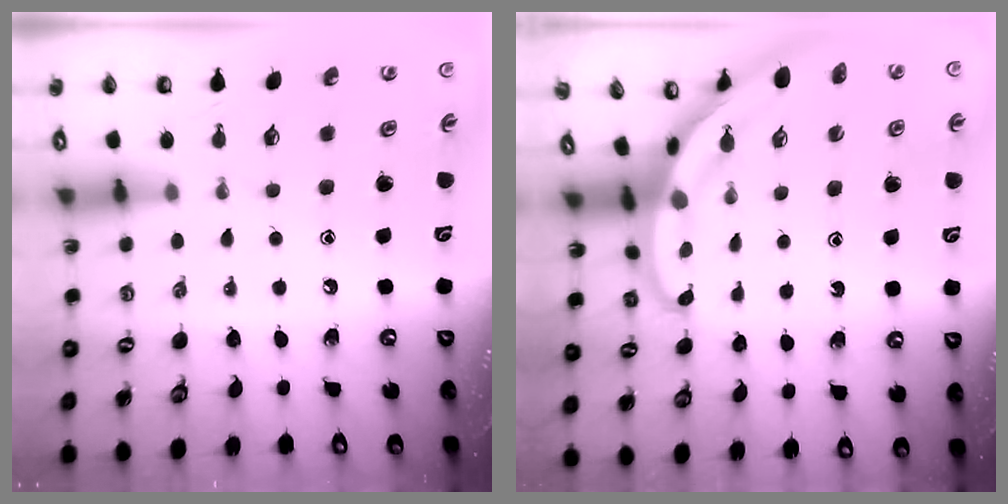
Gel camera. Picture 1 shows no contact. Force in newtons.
{"total": 4.0, "press": 4.0, "slide": 0.1}